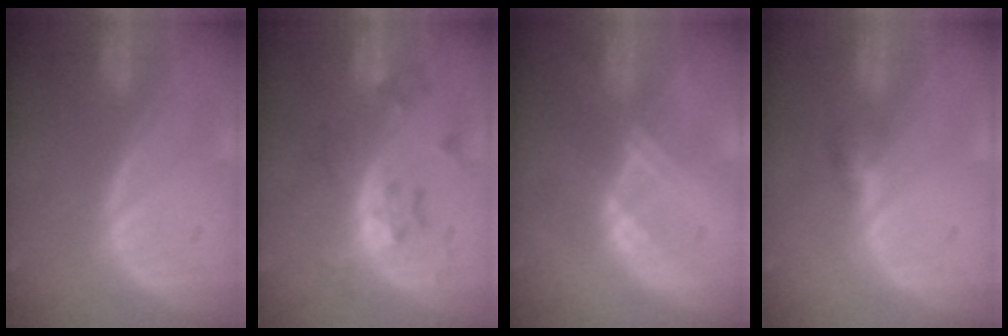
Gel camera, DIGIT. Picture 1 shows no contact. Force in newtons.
{"total": 5.8, "press": 5.7, "slide": 1.4}
{"total": 2.3, "press": 2.3, "slide": 0.2}
{"total": 2.5, "press": 2.4, "slide": 0.7}